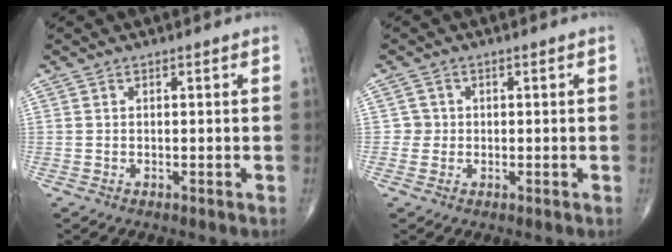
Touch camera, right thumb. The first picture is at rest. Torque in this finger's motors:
{"motor_torque": [-0.28, -0.04, 0.00, 0.00, 0.00]}